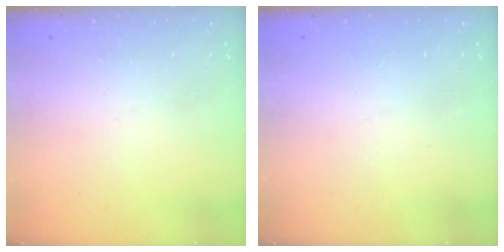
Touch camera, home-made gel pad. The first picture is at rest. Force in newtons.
{"total": 1.0, "press": 0.9, "slide": 0.4}